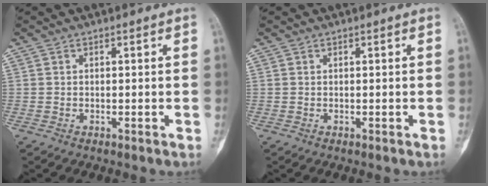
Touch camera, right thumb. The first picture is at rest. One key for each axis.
{"total": 0.0}